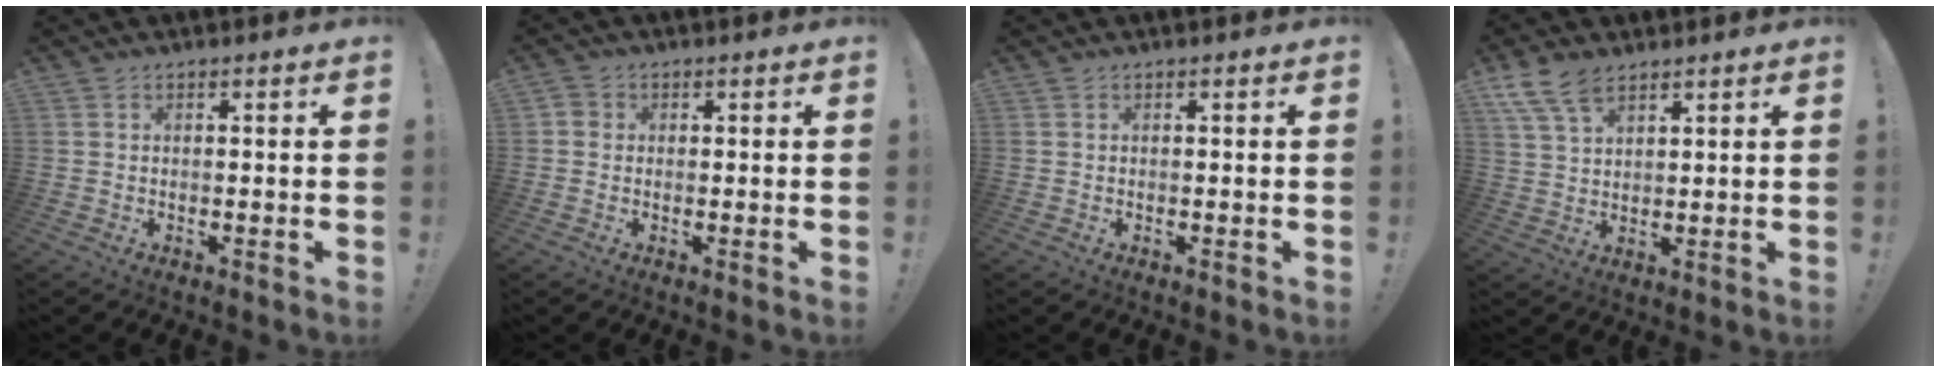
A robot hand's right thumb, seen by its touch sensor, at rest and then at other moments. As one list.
[{"total": 1.9, "force": [0.0, 1.7, 0.9], "torque": [-0.010, 0.003, 0.000]}, {"total": 0.0}, {"total": 8.8, "force": [6.1, 4.3, 4.8], "torque": [-0.096, -0.018, 0.120]}]